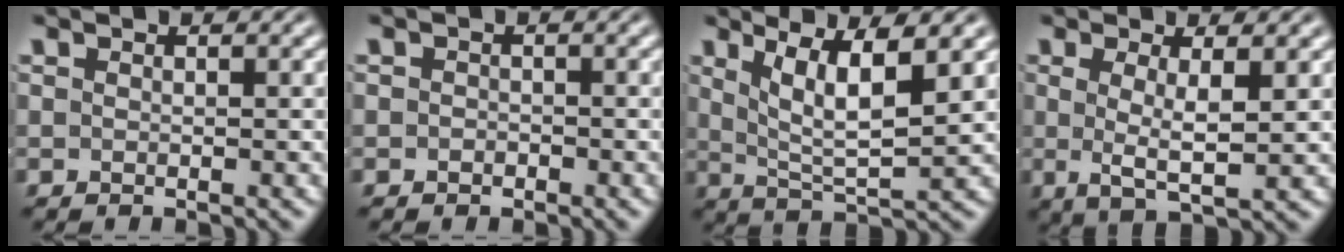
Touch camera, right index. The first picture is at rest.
{"total": 0.8, "force": [-0.8, 0.1, -0.2], "torque": [0.006, -0.010, -0.009]}
{"total": 5.9, "force": [2.0, 2.0, 5.2], "torque": [-0.084, -0.021, 0.046]}
{"total": 4.0, "force": [0.3, 0.7, 3.9], "torque": [-0.069, -0.018, 0.015]}